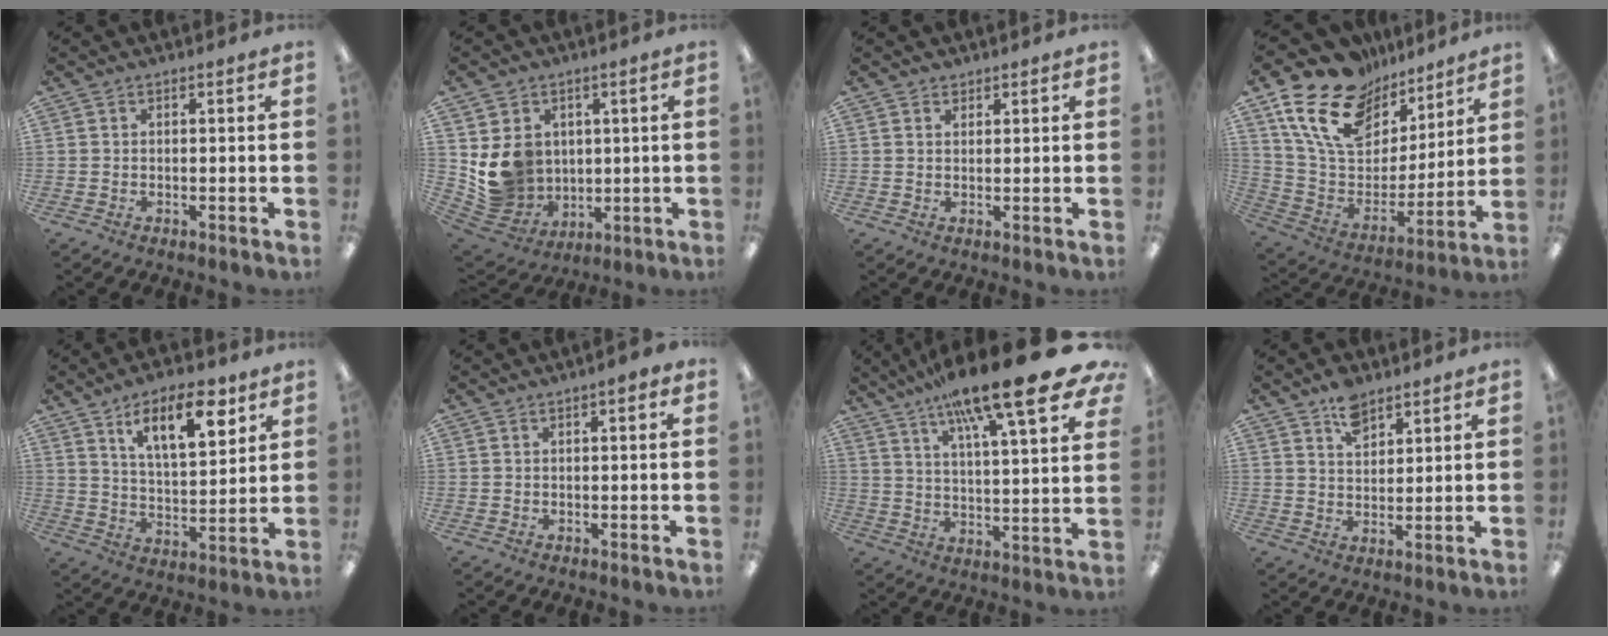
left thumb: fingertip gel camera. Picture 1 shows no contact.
{"total": 10.4, "force": [2.9, 9.6, 2.7], "torque": [-0.071, -0.020, 0.070]}
{"total": 1.8, "force": [1.4, 1.0, -0.1], "torque": [0.010, -0.004, 0.025]}
{"total": 20.1, "force": [13.4, 11.8, 9.2], "torque": [-0.181, -0.076, 0.249]}
{"total": 14.3, "force": [8.6, 5.7, 9.8], "torque": [-0.134, -0.039, 0.141]}
{"total": 1.9, "force": [0.6, 0.5, 1.7], "torque": [-0.019, -0.001, 0.006]}
{"total": 22.5, "force": [15.3, 5.1, 15.7], "torque": [-0.247, -0.090, 0.242]}
{"total": 6.8, "force": [4.8, 3.8, 2.9], "torque": [-0.041, -0.018, 0.084]}